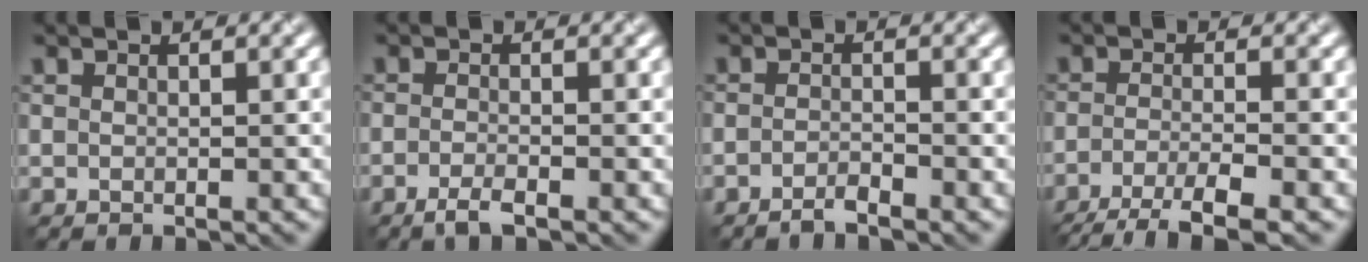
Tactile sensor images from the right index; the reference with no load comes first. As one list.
[{"total": 1.9, "force": [-1.2, 0.4, 1.4], "torque": [-0.027, -0.001, -0.026]}, {"total": 1.4, "force": [-1.2, 0.2, 0.8], "torque": [-0.016, 0.002, -0.026]}, {"total": 5.4, "force": [-3.7, 1.1, 3.7], "torque": [-0.060, -0.005, -0.072]}]